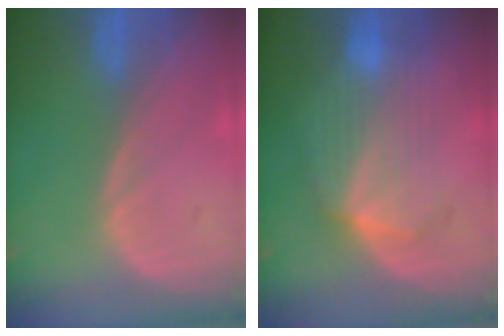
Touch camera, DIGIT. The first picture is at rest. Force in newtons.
{"total": 7.3, "press": 7.2, "slide": 0.6}